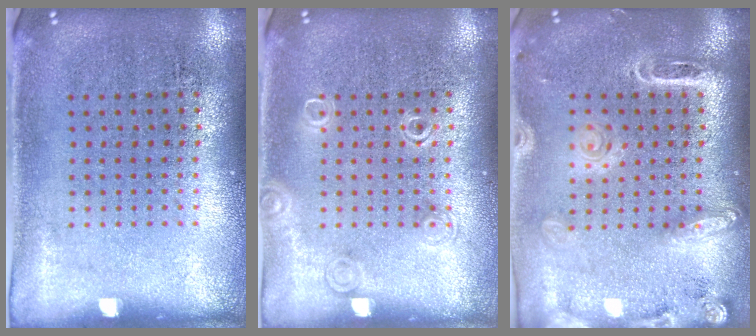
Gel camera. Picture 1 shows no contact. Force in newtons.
{"total": 1.2, "press": 1.2, "slide": 0.2}
{"total": 2.0, "press": 1.8, "slide": 1.1}